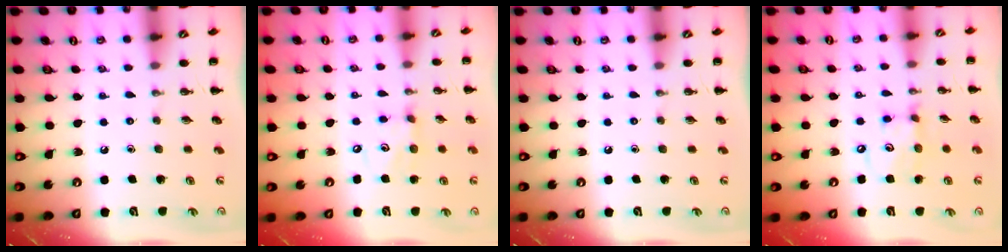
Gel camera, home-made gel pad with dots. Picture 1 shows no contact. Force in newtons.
{"total": 5.6, "press": 5.5, "slide": 1.1}
{"total": 0.0}
{"total": 6.4, "press": 6.4, "slide": 0.5}